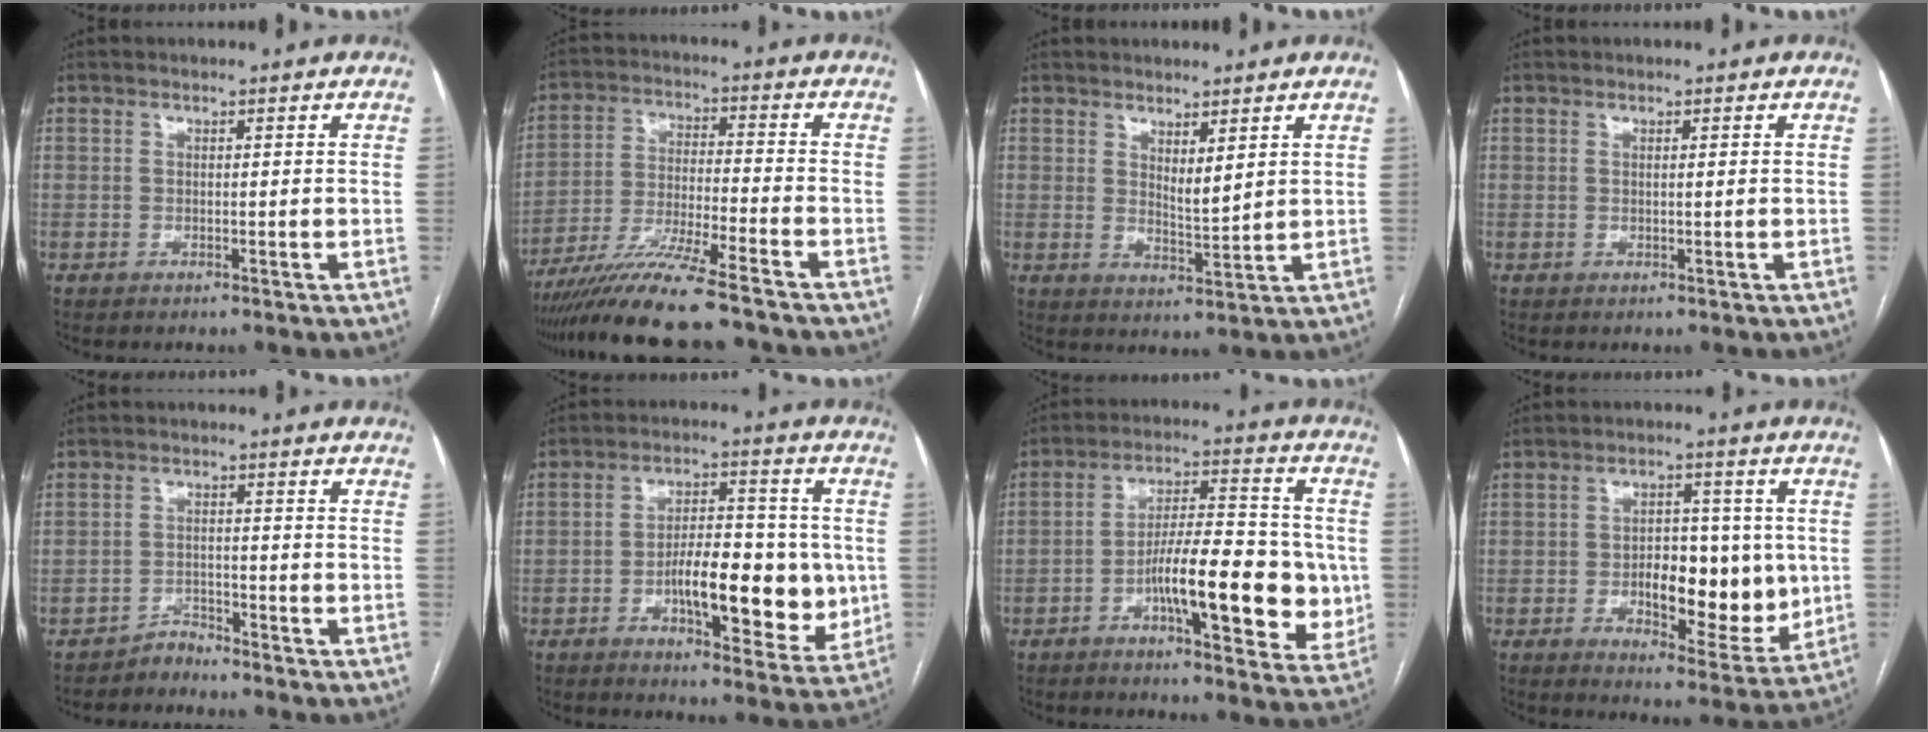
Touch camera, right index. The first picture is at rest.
{"total": 13.7, "force": [-11.6, -0.4, 7.4], "torque": [-0.124, -0.025, -0.194]}
{"total": 3.5, "force": [2.0, 0.6, 2.8], "torque": [-0.051, -0.018, 0.043]}
{"total": 0.6, "force": [0.2, -0.1, 0.6], "torque": [-0.012, 0.001, 0.002]}
{"total": 2.2, "force": [-2.1, 0.5, -0.5], "torque": [0.018, -0.003, -0.037]}
{"total": 14.6, "force": [-2.5, 5.5, 13.3], "torque": [-0.192, 0.010, -0.035]}
{"total": 16.6, "force": [-3.7, 4.7, 15.5], "torque": [-0.225, 0.012, -0.056]}
{"total": 12.7, "force": [-1.3, 6.2, 11.0], "torque": [-0.149, 0.007, -0.008]}